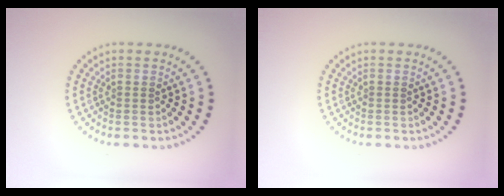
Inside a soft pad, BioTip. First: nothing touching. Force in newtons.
{"total": 0.0}